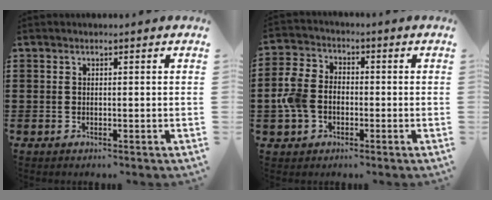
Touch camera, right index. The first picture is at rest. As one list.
[{"total": 6.4, "force": [-1.7, 4.8, 3.9], "torque": [-0.117, 0.003, -0.042]}]